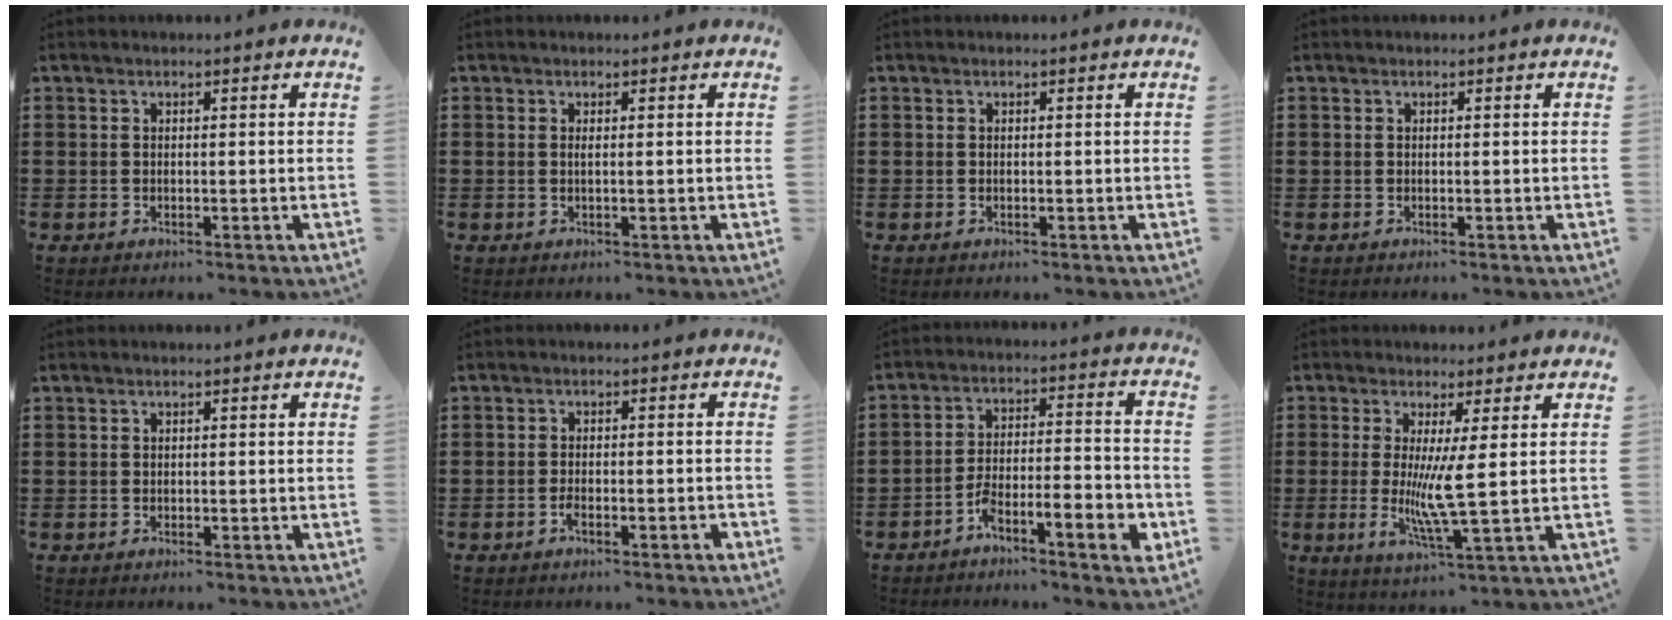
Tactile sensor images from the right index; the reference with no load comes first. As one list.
[{"total": 0.6, "force": [0.0, -0.1, 0.6], "torque": [-0.012, -0.005, 0.002]}, {"total": 0.0}, {"total": 0.0}, {"total": 0.0}, {"total": 2.0, "force": [-1.4, 0.3, 1.4], "torque": [-0.028, 0.003, -0.026]}, {"total": 7.1, "force": [-4.7, 1.5, 5.1], "torque": [-0.089, 0.005, -0.090]}, {"total": 7.0, "force": [0.3, -0.1, 7.0], "torque": [-0.128, -0.023, 0.001]}]